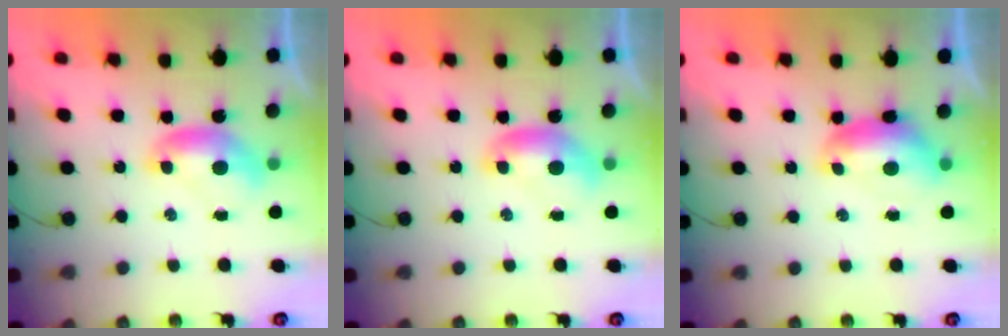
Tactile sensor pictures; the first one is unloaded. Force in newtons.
{"total": 0.0}
{"total": 0.8, "press": 0.7, "slide": 0.4}